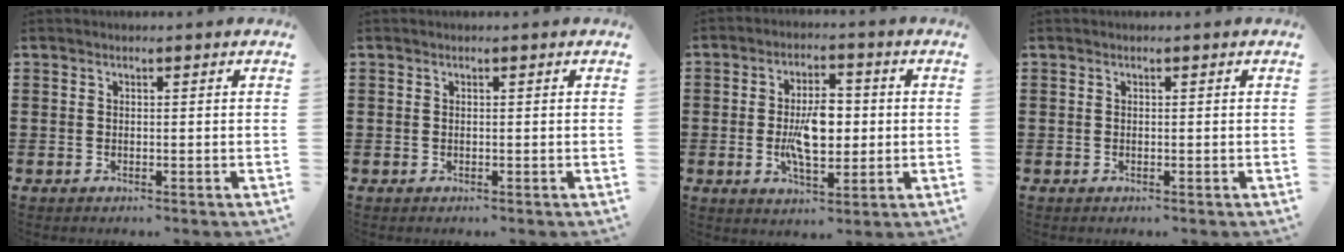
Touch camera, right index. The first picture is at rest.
{"total": 0.0}
{"total": 7.7, "force": [-0.5, 3.7, 6.7], "torque": [-0.126, -0.003, -0.019]}
{"total": 0.0}